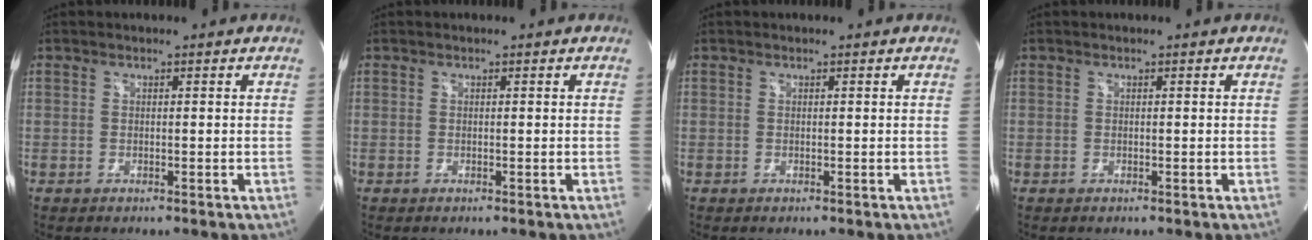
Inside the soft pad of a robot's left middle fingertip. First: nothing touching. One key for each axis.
{"total": 0.0}
{"total": 0.0}
{"total": 0.0}